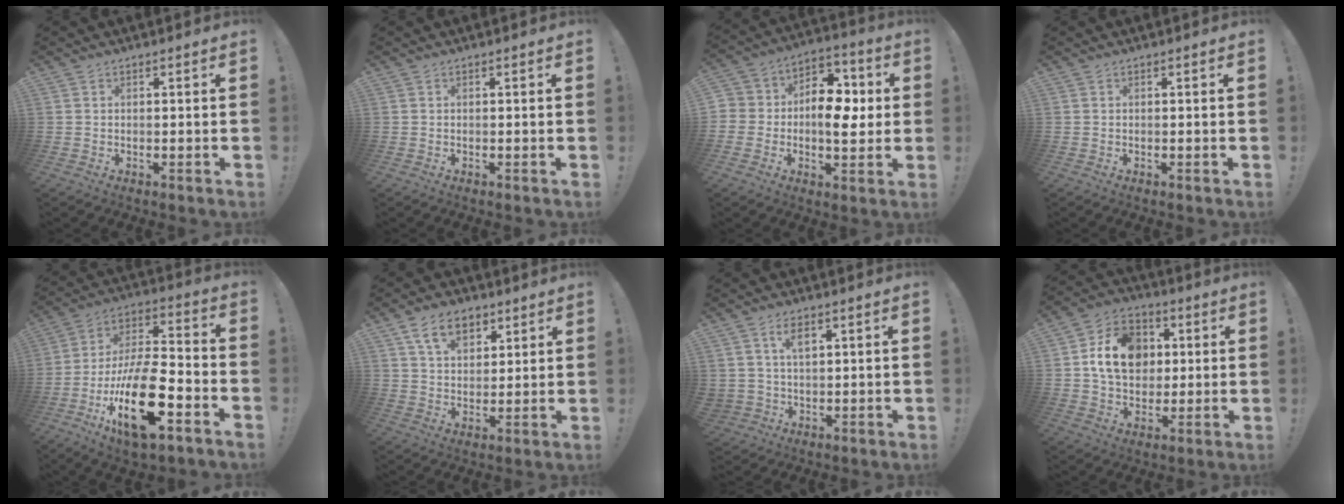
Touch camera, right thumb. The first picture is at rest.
{"total": 0.0}
{"total": 12.6, "force": [-1.6, 9.6, 8.0], "torque": [-0.107, 0.026, -0.023]}
{"total": 0.0}
{"total": 22.8, "force": [-9.6, 9.0, 18.6], "torque": [-0.346, 0.054, -0.154]}
{"total": 10.2, "force": [5.7, 6.4, 5.5], "torque": [-0.094, -0.009, 0.108]}
{"total": 5.7, "force": [2.6, 4.3, 2.6], "torque": [-0.043, -0.007, 0.047]}
{"total": 15.0, "force": [2.7, 11.9, 8.8], "torque": [-0.129, -0.001, 0.057]}